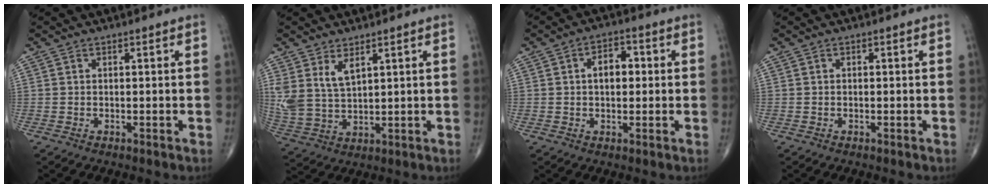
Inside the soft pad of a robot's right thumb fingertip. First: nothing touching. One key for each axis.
{"total": 7.5, "fx": 3.8, "fy": 3.8, "fz": 5.2, "tx": -0.104, "ty": -0.017, "tz": 0.089}
{"total": 5.8, "fx": 0.7, "fy": 3.5, "fz": 4.5, "tx": -0.058, "ty": 0.014, "tz": 0.006}
{"total": 0.0}